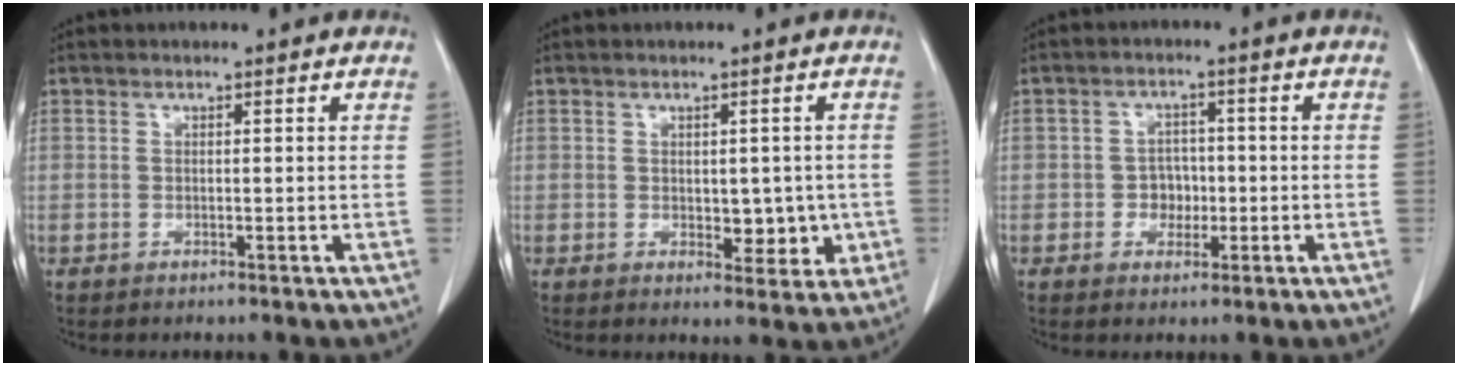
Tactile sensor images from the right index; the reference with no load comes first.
{"total": 5.0, "force": [-0.4, 2.9, 4.0], "torque": [-0.041, -0.001, 0.004]}
{"total": 3.5, "force": [-0.8, 3.0, 1.5], "torque": [-0.016, 0.009, -0.010]}